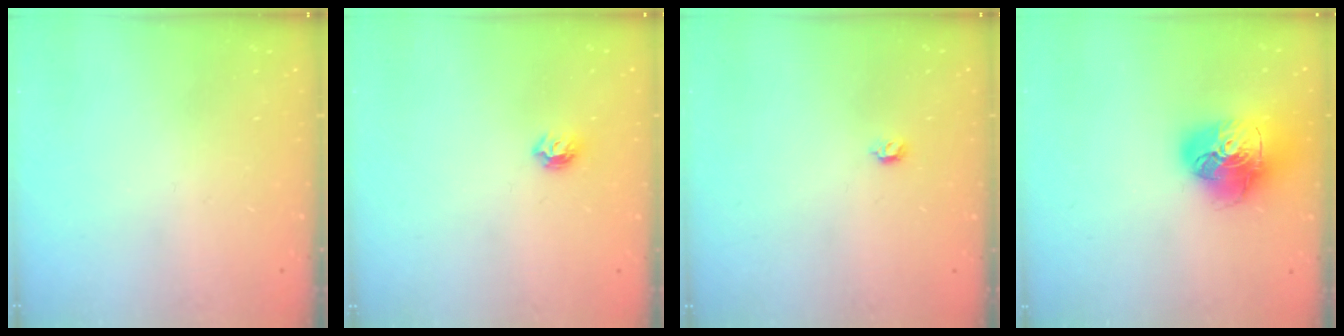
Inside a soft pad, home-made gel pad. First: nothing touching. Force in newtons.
{"total": 6.4, "press": 6.4, "slide": 0.7}
{"total": 4.6, "press": 4.5, "slide": 0.9}
{"total": 20.5, "press": 20.4, "slide": 2.4}